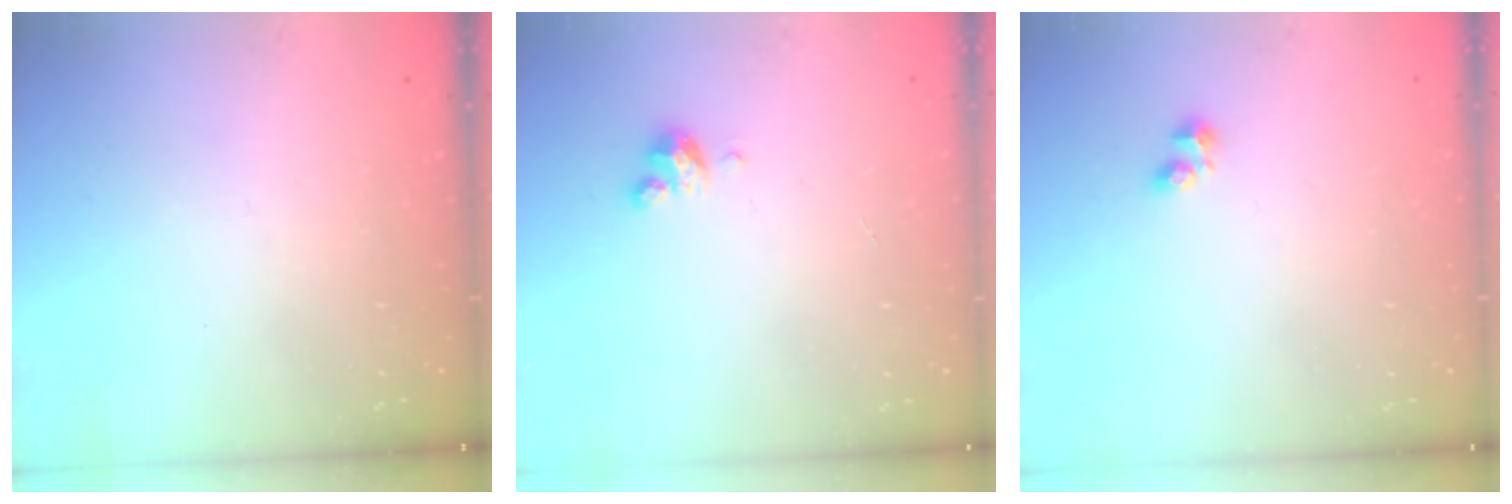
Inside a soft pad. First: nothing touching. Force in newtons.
{"total": 4.1, "press": 4.1, "slide": 0.3}
{"total": 2.2, "press": 2.2, "slide": 0.5}